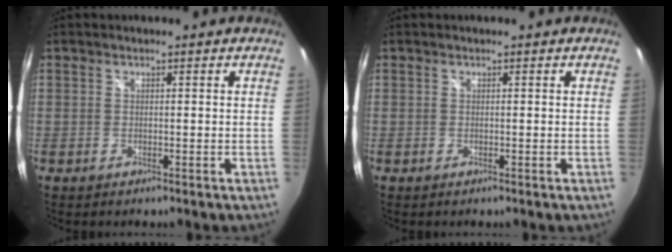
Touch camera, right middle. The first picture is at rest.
{"total": 0.0}